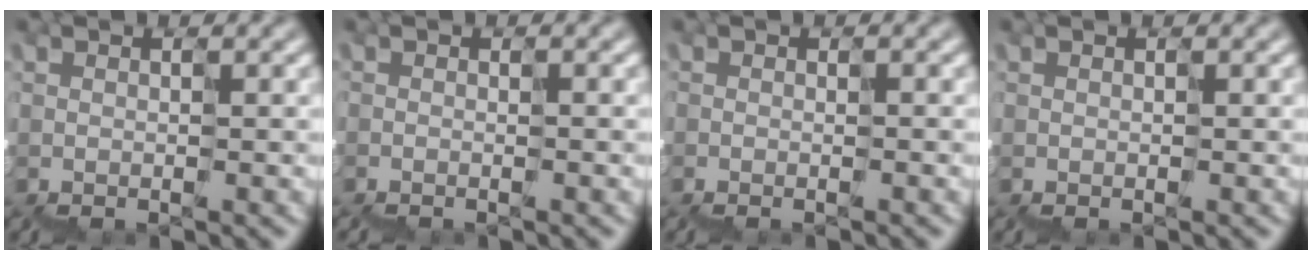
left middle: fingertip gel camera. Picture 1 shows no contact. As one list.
[{"total": 0.7, "force": [-0.6, 0.0, -0.3], "torque": [0.012, -0.007, -0.009]}, {"total": 0.7, "force": [-0.7, 0.0, -0.1], "torque": [0.008, -0.009, -0.008]}, {"total": 0.0}]